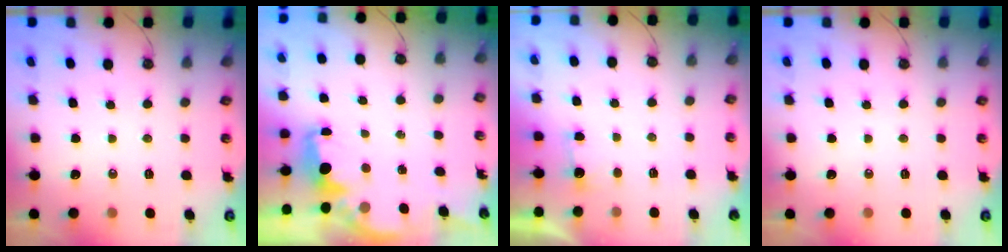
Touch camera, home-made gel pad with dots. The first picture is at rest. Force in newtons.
{"total": 2.3, "press": 2.2, "slide": 0.7}
{"total": 1.7, "press": 1.5, "slide": 0.8}
{"total": 0.0}